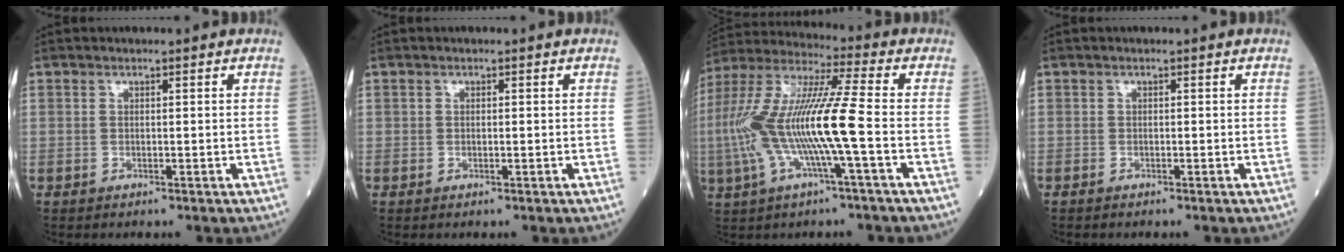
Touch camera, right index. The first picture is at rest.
{"total": 0.8, "force": [0.0, 0.5, 0.7], "torque": [-0.025, 0.004, 0.002]}
{"total": 17.0, "force": [-2.8, 1.3, 16.8], "torque": [-0.356, 0.001, -0.059]}
{"total": 0.9, "force": [-0.5, 0.5, 0.5], "torque": [-0.023, -0.001, -0.007]}